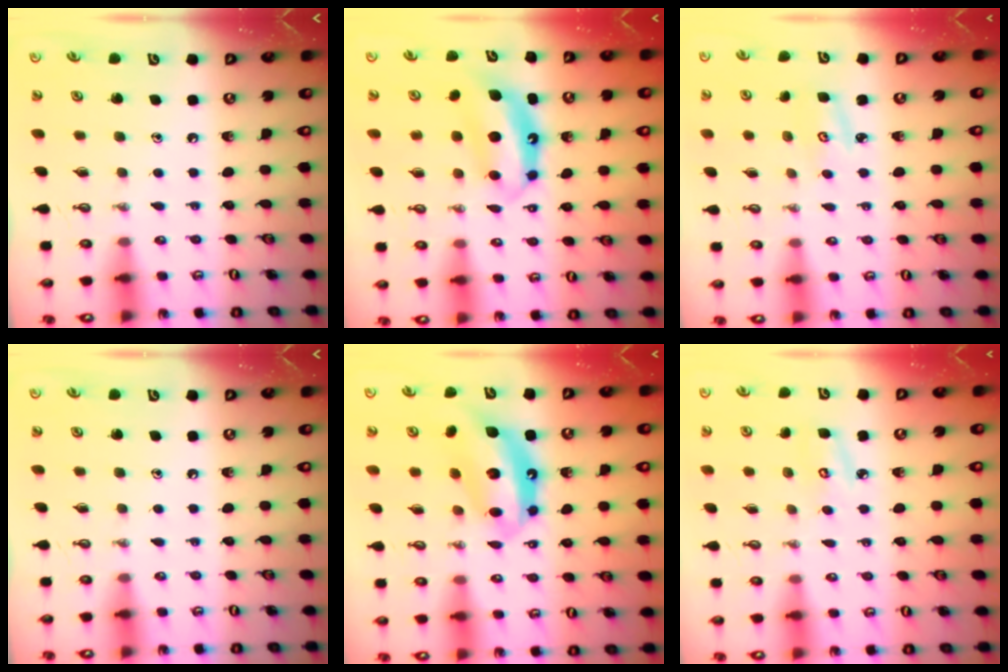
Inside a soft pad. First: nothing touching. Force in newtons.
{"total": 7.5, "press": 7.5, "slide": 0.4}
{"total": 2.8, "press": 2.8, "slide": 0.3}
{"total": 0.0}
{"total": 11.7, "press": 11.7, "slide": 0.9}
{"total": 4.8, "press": 4.8, "slide": 0.4}